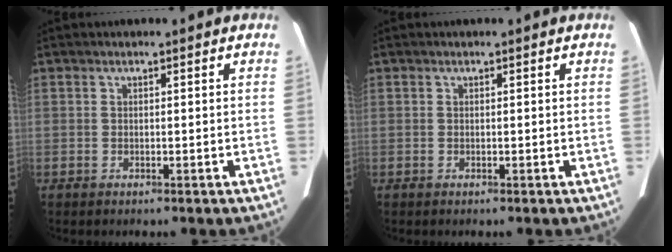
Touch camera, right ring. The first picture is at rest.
{"total": 0.0}